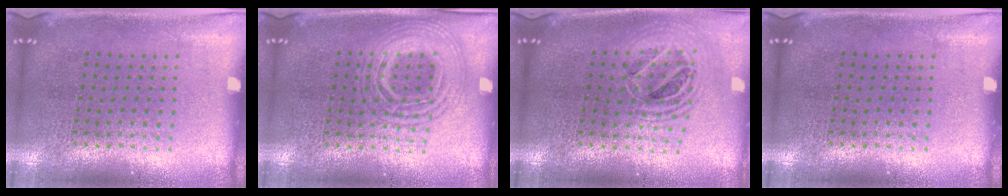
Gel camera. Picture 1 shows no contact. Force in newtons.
{"total": 2.4, "press": 2.4, "slide": 0.2}
{"total": 1.9, "press": 1.6, "slide": 1.1}
{"total": 0.0}